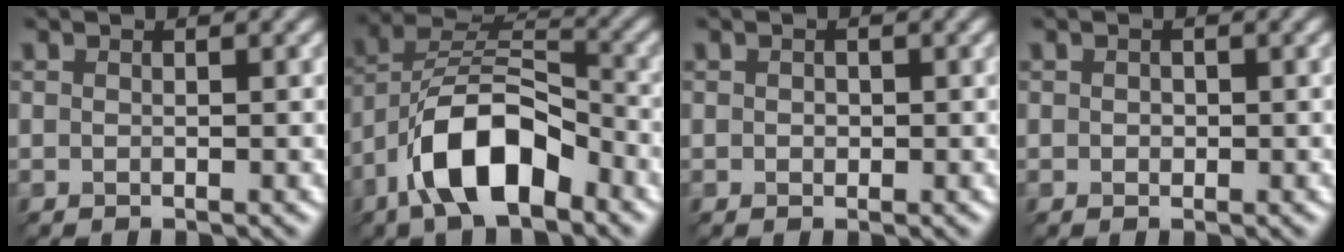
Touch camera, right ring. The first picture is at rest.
{"total": 8.1, "force": [-5.6, 2.9, 5.1], "torque": [-0.115, 0.019, -0.081]}
{"total": 1.4, "force": [-0.6, -0.8, -0.9], "torque": [-0.016, 0.000, 0.016]}
{"total": 1.4, "force": [-0.6, -0.8, -1.0], "torque": [-0.016, -0.001, 0.016]}